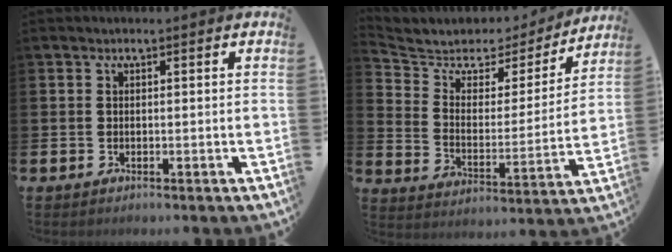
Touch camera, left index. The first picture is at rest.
{"total": 5.3, "force": [4.5, 2.7, 0.8], "torque": [-0.056, -0.034, 0.073]}